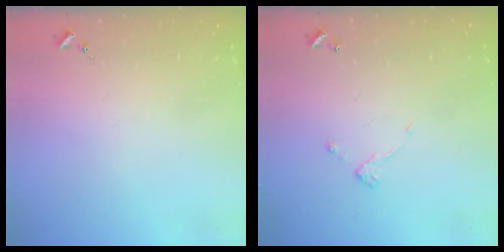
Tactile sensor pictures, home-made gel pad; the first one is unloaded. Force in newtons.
{"total": 4.5, "press": 4.5, "slide": 0.5}